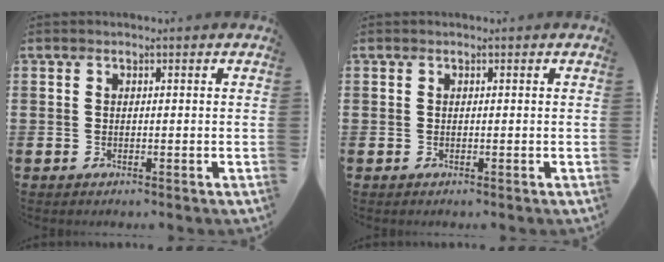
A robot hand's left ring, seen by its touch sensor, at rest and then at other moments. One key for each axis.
{"total": 0.0}